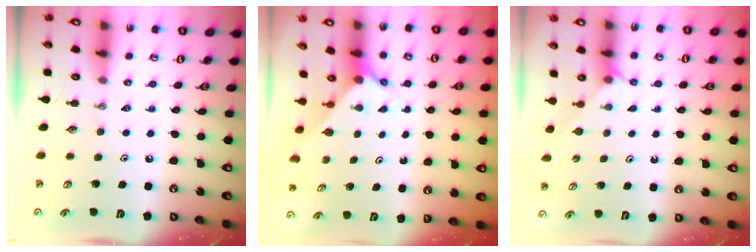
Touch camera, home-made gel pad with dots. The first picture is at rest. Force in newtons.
{"total": 1.8, "press": 1.8, "slide": 0.1}
{"total": 2.7, "press": 2.7, "slide": 0.3}